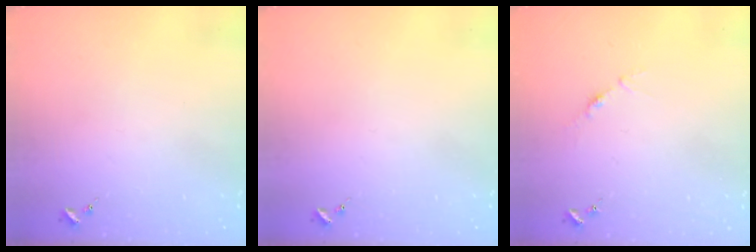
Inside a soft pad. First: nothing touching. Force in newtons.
{"total": 0.0}
{"total": 3.8, "press": 3.8, "slide": 0.5}